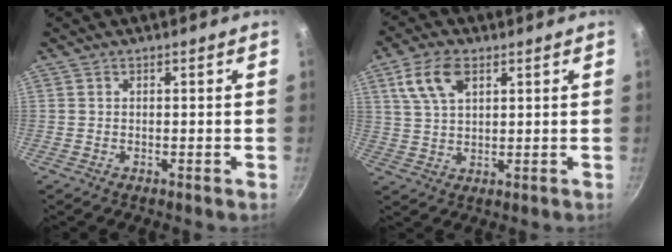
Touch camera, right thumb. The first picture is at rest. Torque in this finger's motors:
{"motor_torque": [0.15, 2.46, 1.02, 0.81, 0.06]}